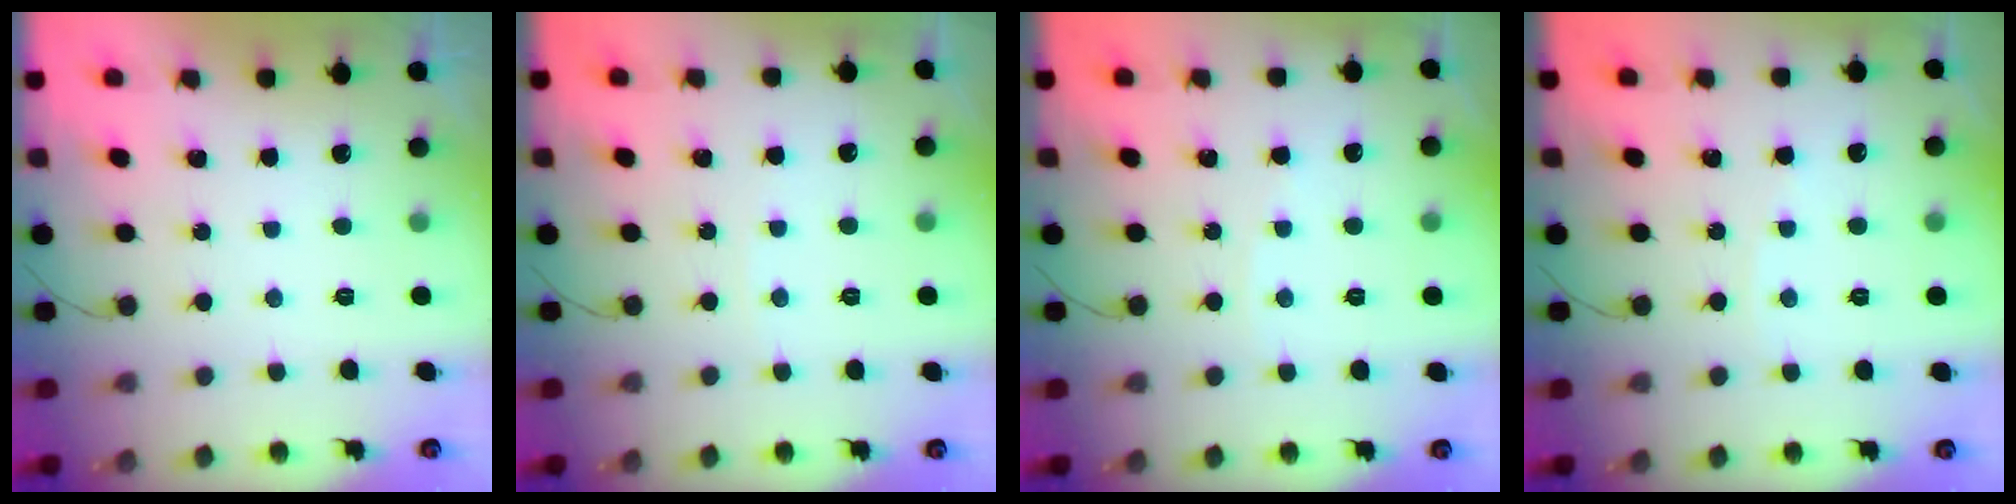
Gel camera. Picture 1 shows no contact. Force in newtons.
{"total": 1.7, "press": 1.7, "slide": 0.2}
{"total": 1.4, "press": 1.4, "slide": 0.3}
{"total": 1.4, "press": 1.4, "slide": 0.3}